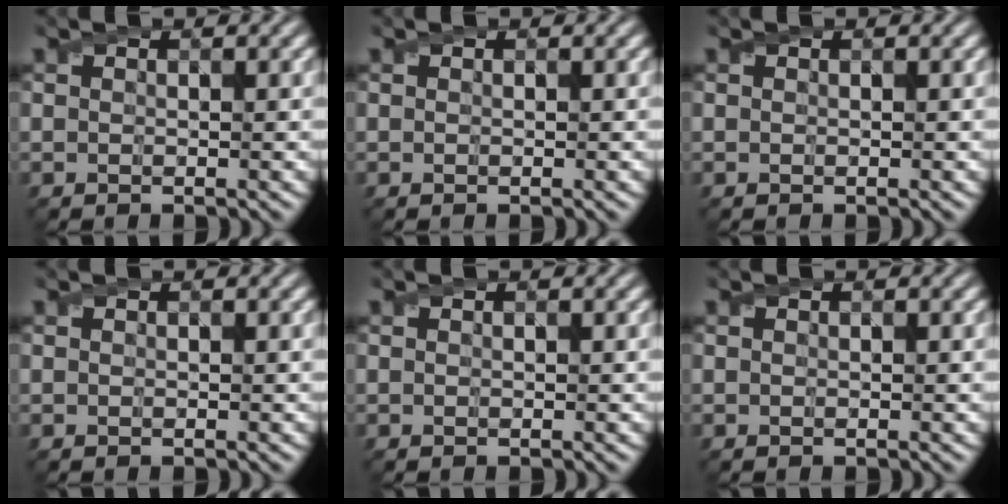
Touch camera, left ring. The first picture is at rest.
{"total": 0.0}
{"total": 0.0}
{"total": 0.0}
{"total": 0.0}
{"total": 0.0}